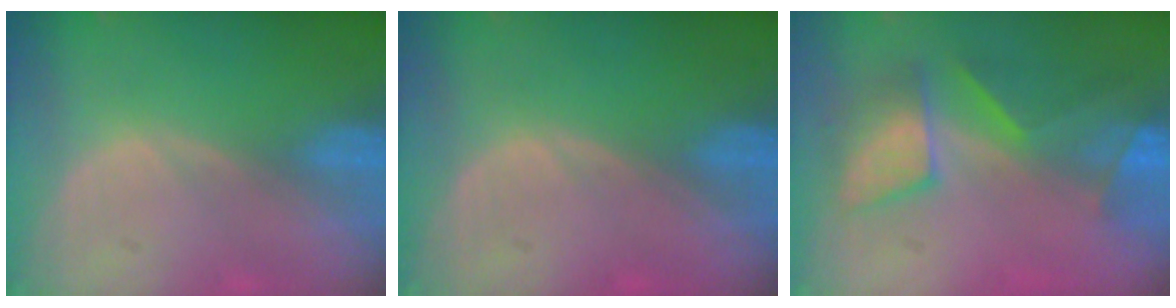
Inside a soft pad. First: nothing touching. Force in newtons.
{"total": 0.0}
{"total": 8.0, "press": 7.8, "slide": 1.8}